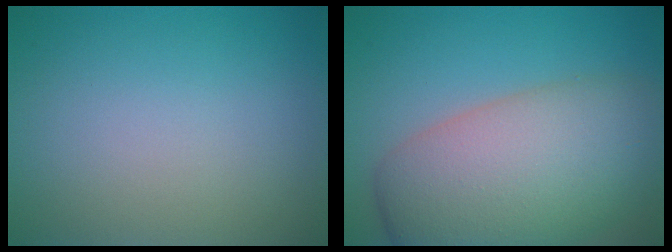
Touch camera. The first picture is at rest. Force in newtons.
{"total": 10.8, "press": 10.8, "slide": 0.4}